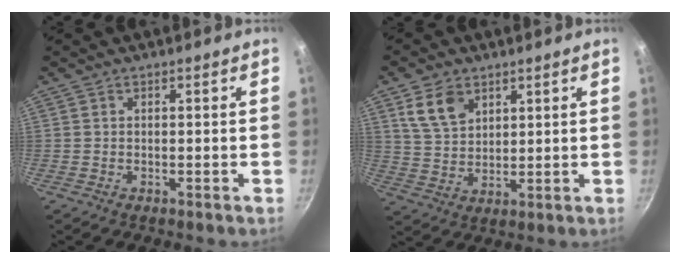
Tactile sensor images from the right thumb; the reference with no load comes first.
{"total": 8.0, "force": [4.1, 5.4, 4.3], "torque": [-0.060, -0.016, 0.085]}